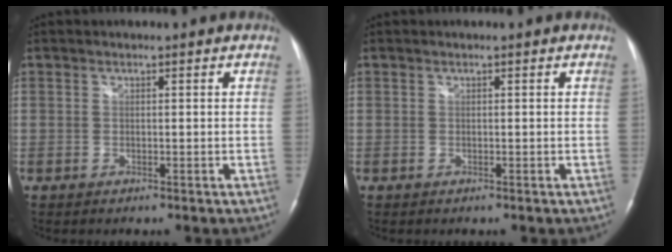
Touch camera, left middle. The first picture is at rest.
{"total": 0.0}